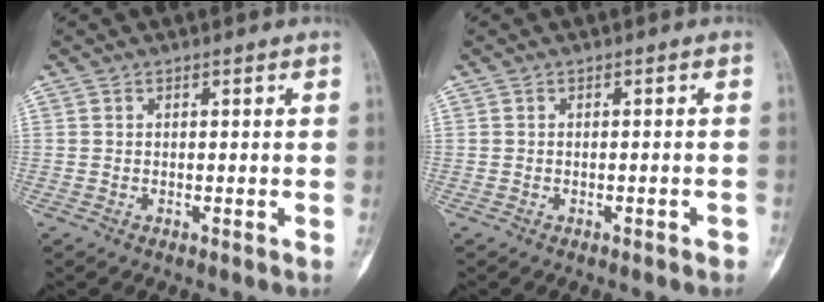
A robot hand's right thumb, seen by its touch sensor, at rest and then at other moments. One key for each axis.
{"total": 1.8, "fx": -1.3, "fy": 0.6, "fz": 1.2, "tx": -0.021, "ty": 0.007, "tz": -0.010}